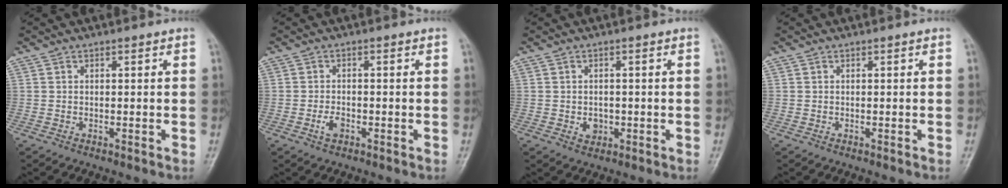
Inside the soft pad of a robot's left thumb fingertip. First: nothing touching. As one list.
[{"total": 2.5, "force": [-1.1, 1.5, 1.7], "torque": [-0.030, 0.004, -0.021]}, {"total": 2.5, "force": [-0.5, 2.1, 1.3], "torque": [-0.009, 0.001, -0.003]}, {"total": 0.0}]